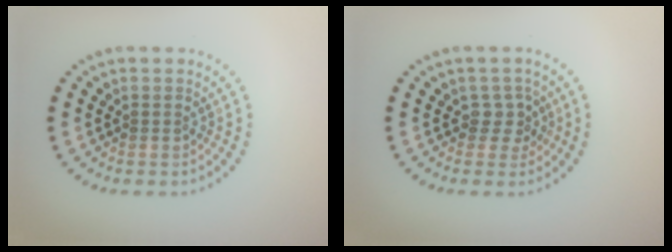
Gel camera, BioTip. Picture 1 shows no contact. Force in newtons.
{"total": 1.6, "press": 1.3, "slide": 1.0}